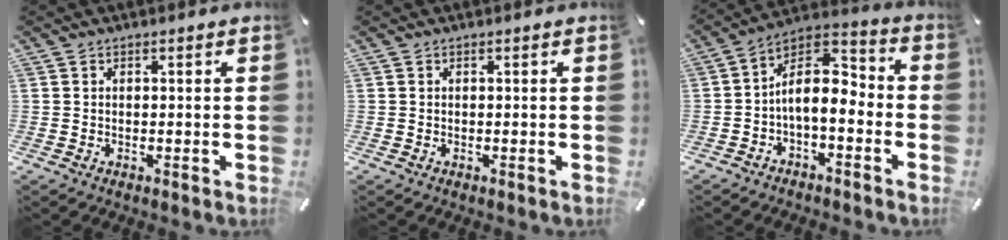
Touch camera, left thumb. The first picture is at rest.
{"total": 0.0}
{"total": 9.8, "force": [-2.7, 6.2, 7.1], "torque": [-0.120, 0.002, -0.051]}